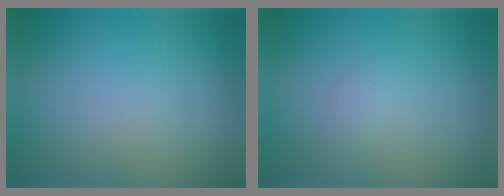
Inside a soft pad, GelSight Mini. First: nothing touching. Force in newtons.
{"total": 0.7, "press": 0.7, "slide": 0.0}